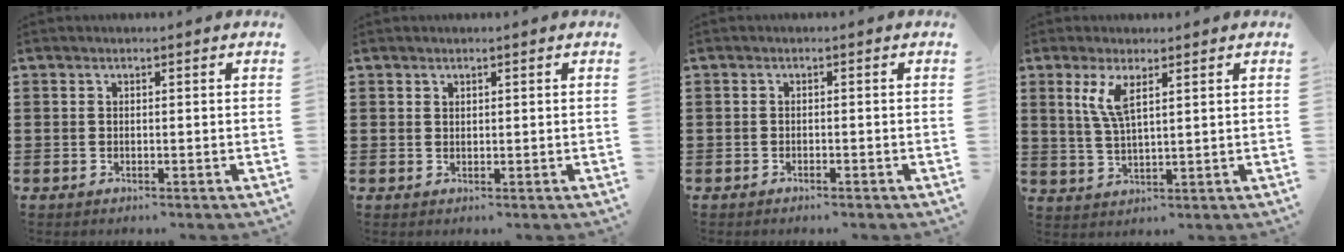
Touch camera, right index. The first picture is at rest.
{"total": 0.7, "force": [0.6, 0.4, 0.1], "torque": [-0.002, 0.002, 0.012]}
{"total": 0.9, "force": [-0.8, -0.1, 0.2], "torque": [-0.007, -0.005, -0.016]}
{"total": 4.7, "force": [2.2, 1.2, 4.0], "torque": [-0.085, 0.003, 0.037]}